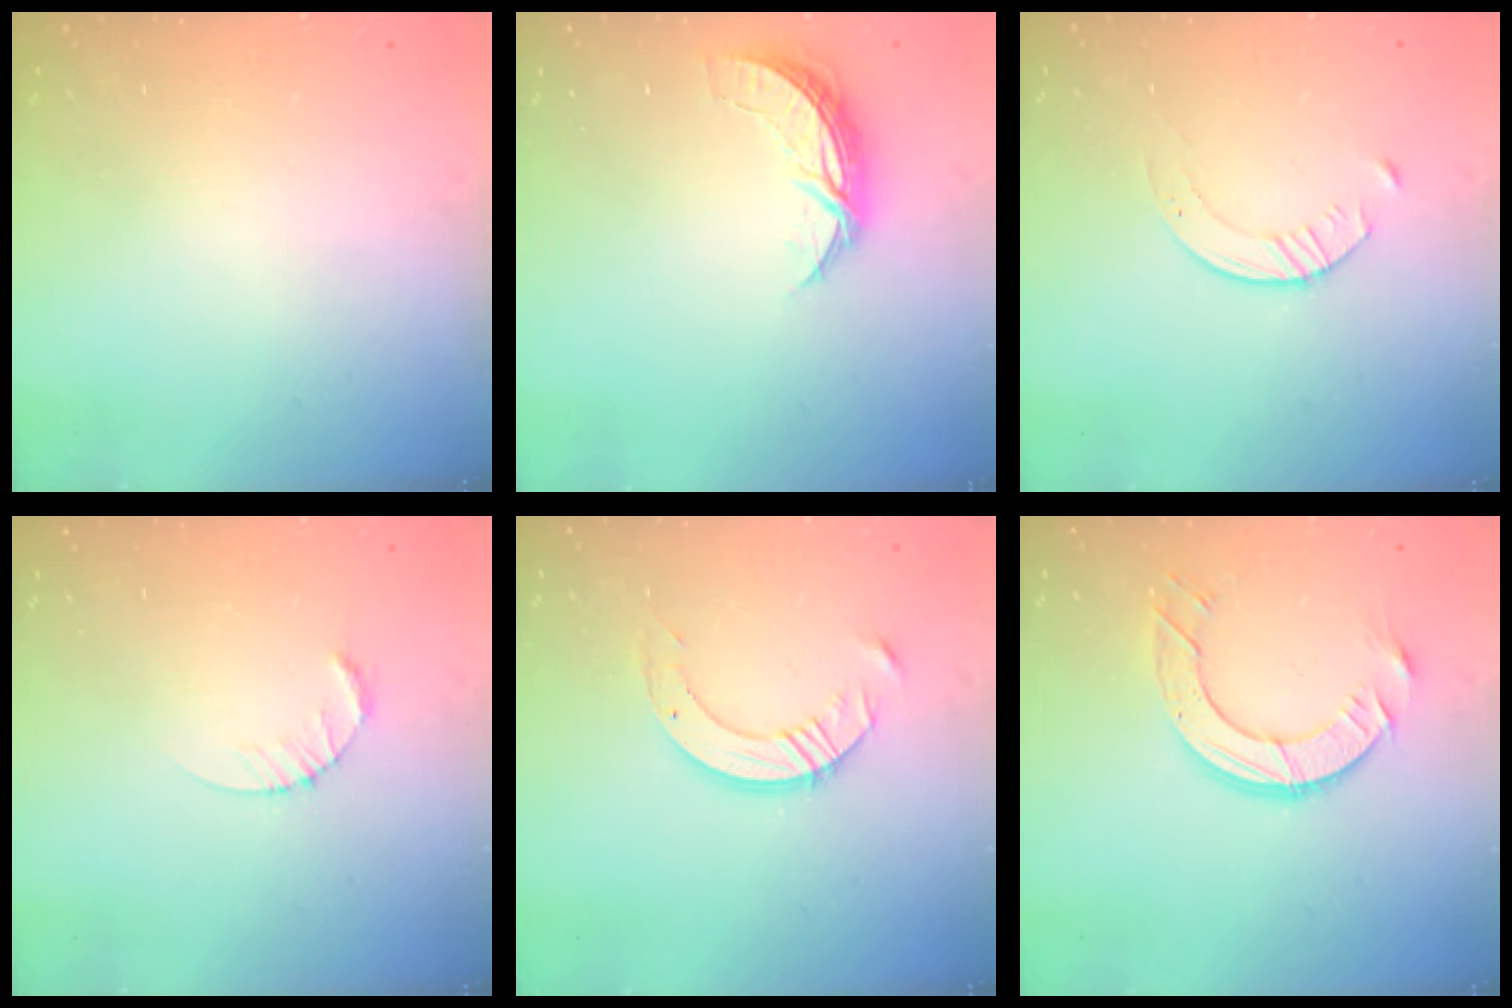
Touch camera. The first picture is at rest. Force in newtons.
{"total": 7.1, "press": 7.0, "slide": 0.7}
{"total": 3.5, "press": 3.5, "slide": 0.4}
{"total": 2.6, "press": 2.6, "slide": 0.4}
{"total": 9.2, "press": 9.1, "slide": 0.8}
{"total": 9.5, "press": 9.5, "slide": 1.0}